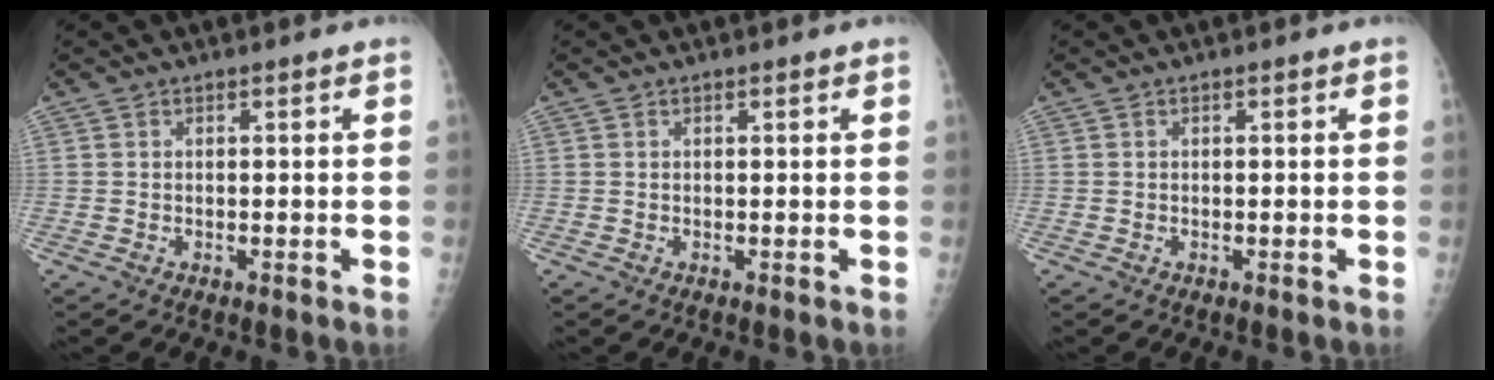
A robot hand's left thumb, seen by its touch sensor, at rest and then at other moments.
{"total": 0.0}
{"total": 0.0}